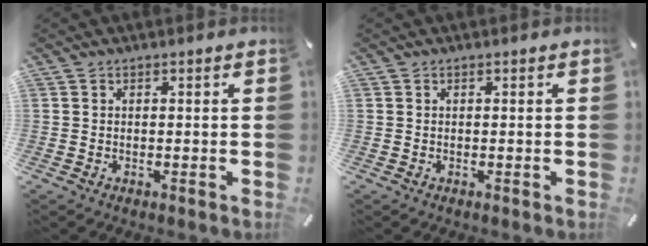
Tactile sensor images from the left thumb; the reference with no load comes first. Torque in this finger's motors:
{"motor_torque": [0.00, 0.00, 0.00, 0.00, 0.00]}